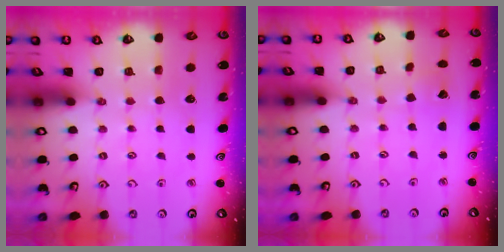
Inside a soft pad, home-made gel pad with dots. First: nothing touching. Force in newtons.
{"total": 2.7, "press": 2.7, "slide": 0.2}